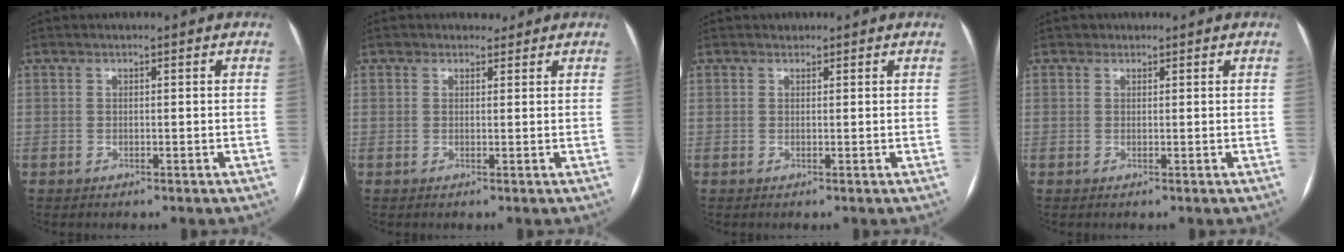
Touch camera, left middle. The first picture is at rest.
{"total": 1.5, "force": [1.2, 0.9, -0.1], "torque": [0.005, 0.004, 0.014]}
{"total": 0.5, "force": [0.4, 0.3, 0.0], "torque": [-0.002, 0.000, 0.006]}
{"total": 0.6, "force": [0.4, 0.5, 0.0], "torque": [0.002, -0.001, 0.006]}